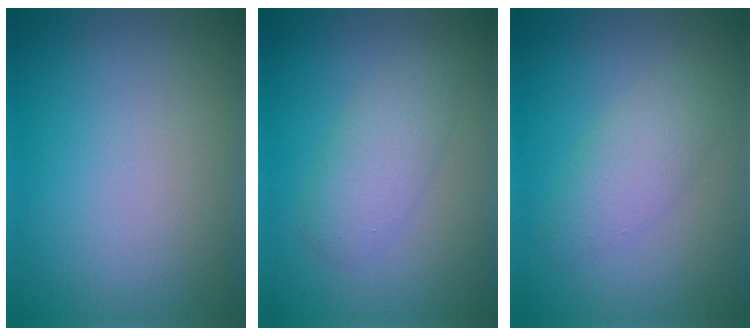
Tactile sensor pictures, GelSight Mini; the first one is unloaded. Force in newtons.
{"total": 2.9, "press": 2.9, "slide": 0.0}
{"total": 2.7, "press": 2.7, "slide": 0.1}